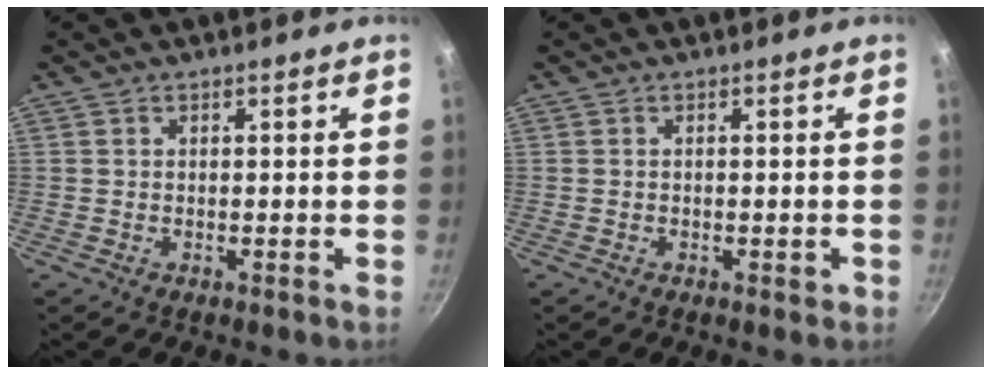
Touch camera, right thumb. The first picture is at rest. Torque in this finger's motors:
{"motor_torque": [-0.19, 0.10, -0.25, 0.13, 0.01]}